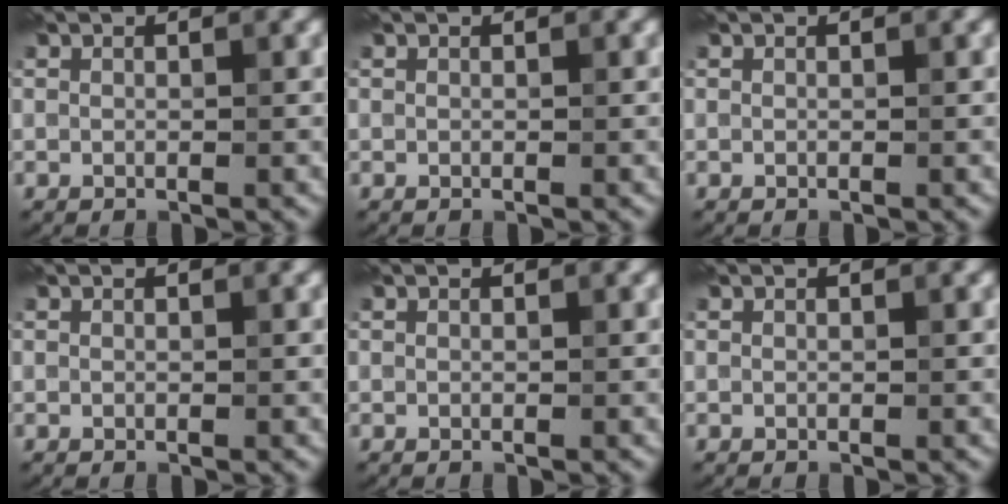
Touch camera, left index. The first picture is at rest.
{"total": 0.0}
{"total": 0.0}
{"total": 0.0}
{"total": 0.0}
{"total": 0.0}